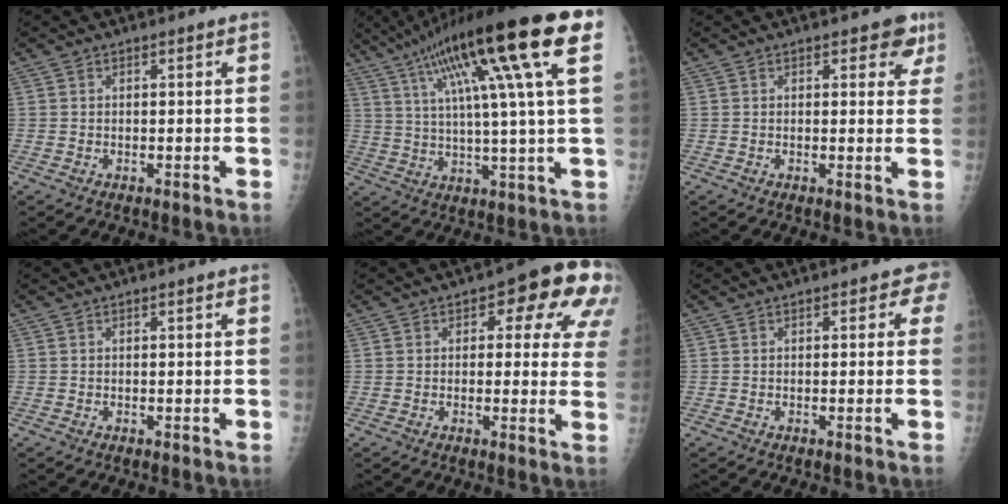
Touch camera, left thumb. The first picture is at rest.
{"total": 23.5, "force": [10.5, 2.0, 20.9], "torque": [-0.342, 0.006, 0.164]}
{"total": 4.0, "force": [2.3, 2.3, 2.3], "torque": [0.012, -0.007, 0.019]}
{"total": 0.0}
{"total": 13.1, "force": [5.0, 6.3, 10.3], "torque": [-0.063, -0.003, 0.048]}
{"total": 2.5, "force": [0.7, 1.6, 1.8], "torque": [0.005, 0.005, -0.003]}